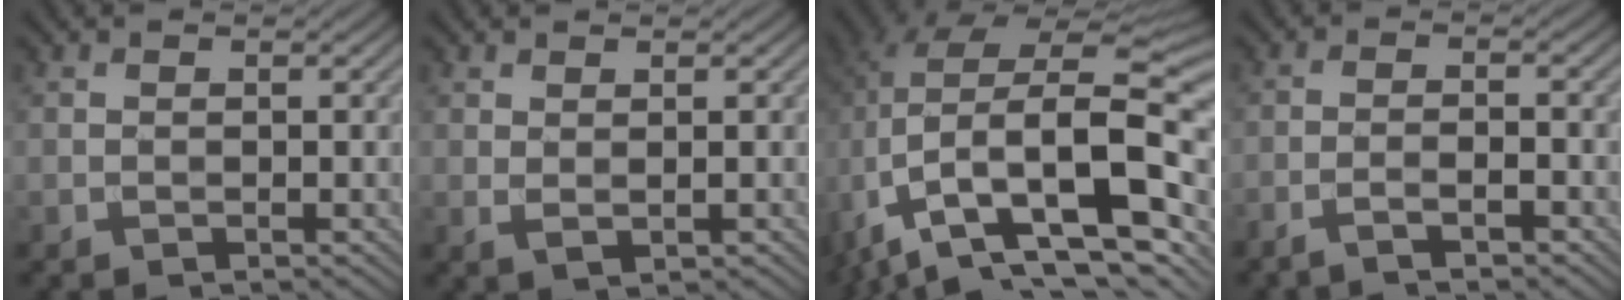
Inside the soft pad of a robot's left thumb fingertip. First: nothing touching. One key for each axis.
{"total": 1.4, "fx": 0.6, "fy": 0.4, "fz": 1.1, "tx": -0.027, "ty": -0.001, "tz": 0.015}
{"total": 17.3, "fx": -5.5, "fy": 8.1, "fz": 14.2, "tx": -0.282, "ty": -0.014, "tz": -0.090}
{"total": 3.1, "fx": -2.3, "fy": 0.4, "fz": 2.0, "tx": -0.036, "ty": 0.005, "tz": -0.050}